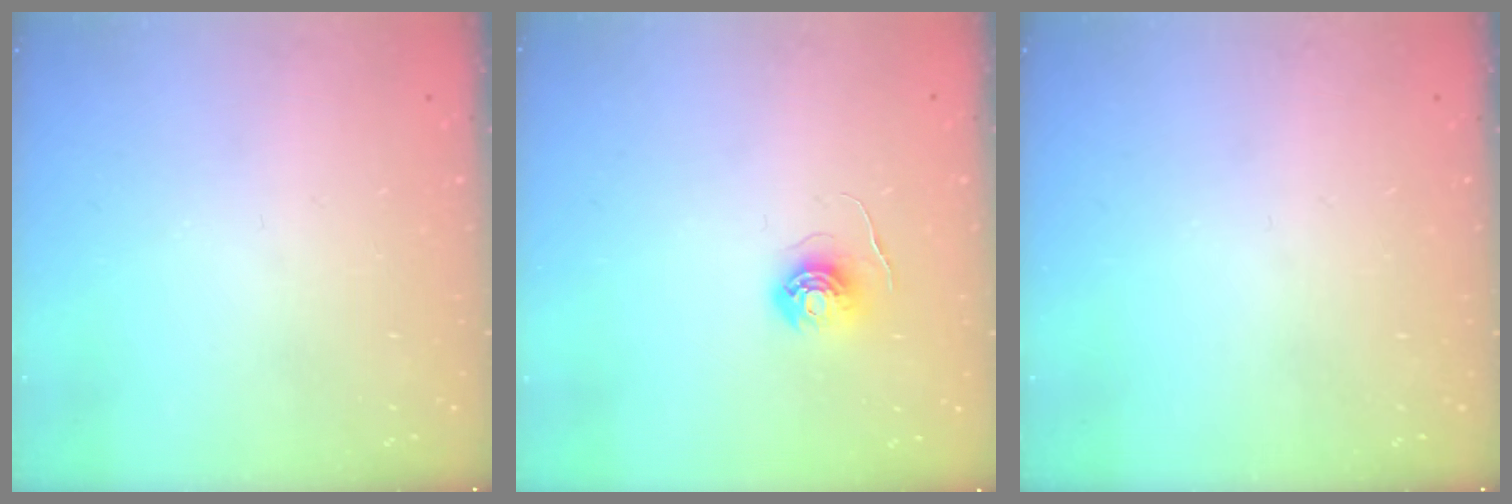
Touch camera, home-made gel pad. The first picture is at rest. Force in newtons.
{"total": 5.8, "press": 5.8, "slide": 0.3}
{"total": 0.0}